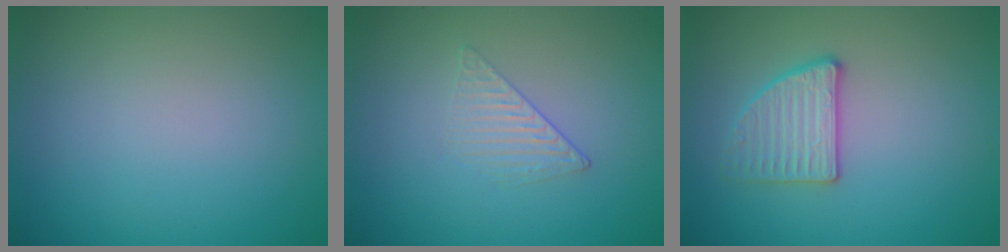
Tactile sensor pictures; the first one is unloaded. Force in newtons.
{"total": 1.3, "press": 0.4, "slide": 1.2}
{"total": 2.8, "press": 2.7, "slide": 0.6}